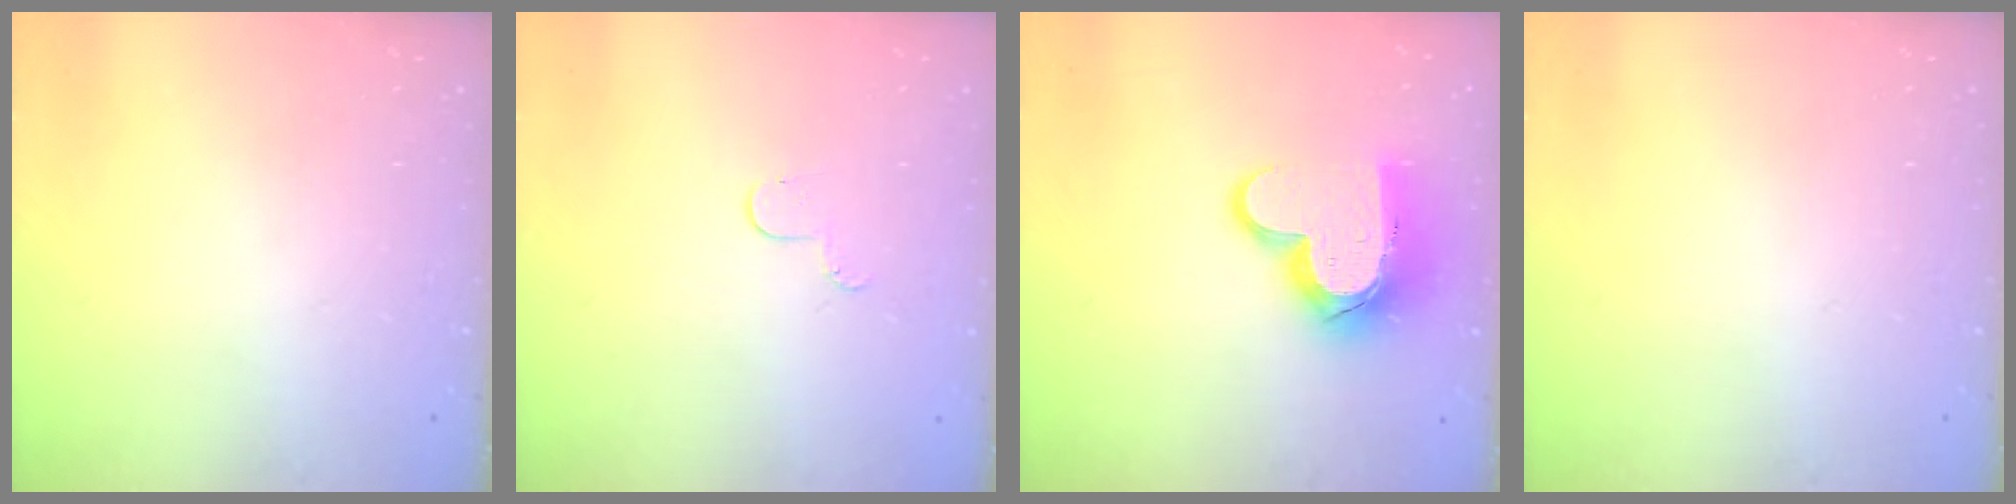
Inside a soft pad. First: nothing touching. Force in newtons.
{"total": 4.0, "press": 4.0, "slide": 0.4}
{"total": 15.5, "press": 15.5, "slide": 1.3}
{"total": 0.0}